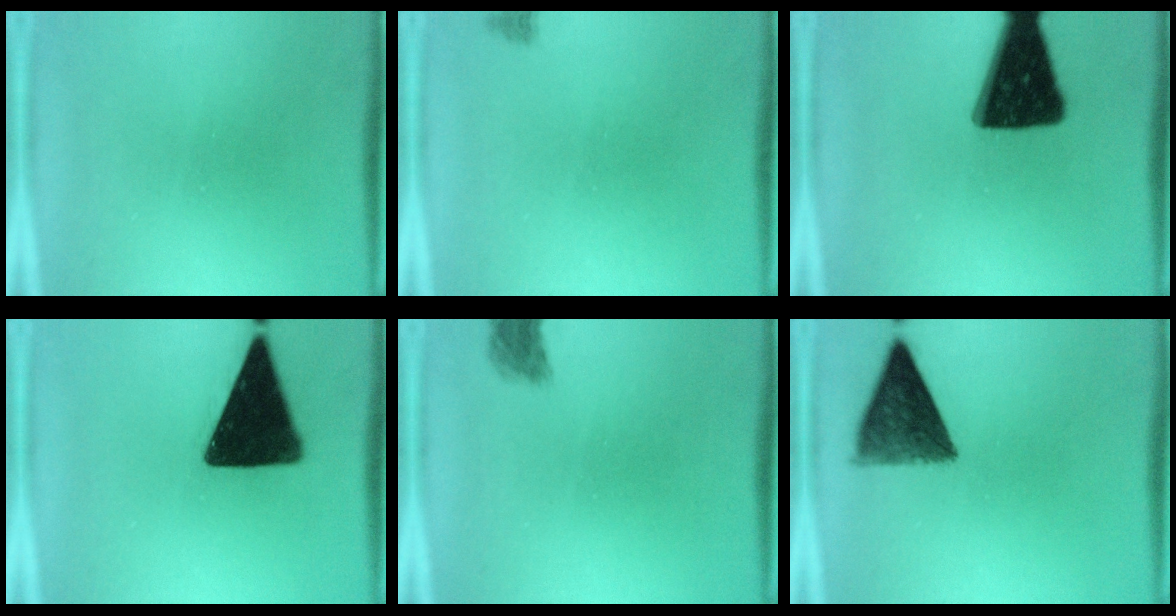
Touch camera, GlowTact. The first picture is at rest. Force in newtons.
{"total": 1.3}
{"total": 18.0}
{"total": 19.1}
{"total": 2.2}
{"total": 9.8}